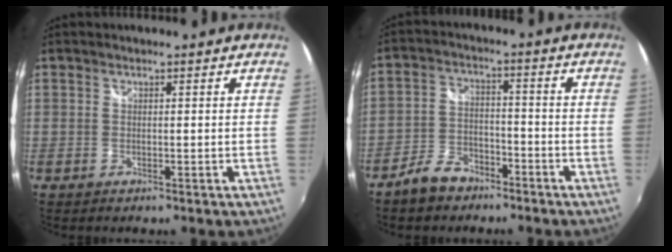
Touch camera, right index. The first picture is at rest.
{"total": 7.4, "force": [-5.6, 3.9, 2.9], "torque": [-0.076, 0.014, -0.096]}